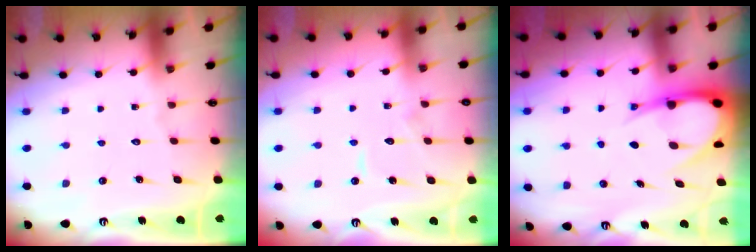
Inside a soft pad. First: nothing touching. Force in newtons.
{"total": 6.3, "press": 6.3, "slide": 0.6}
{"total": 11.4, "press": 11.3, "slide": 1.4}